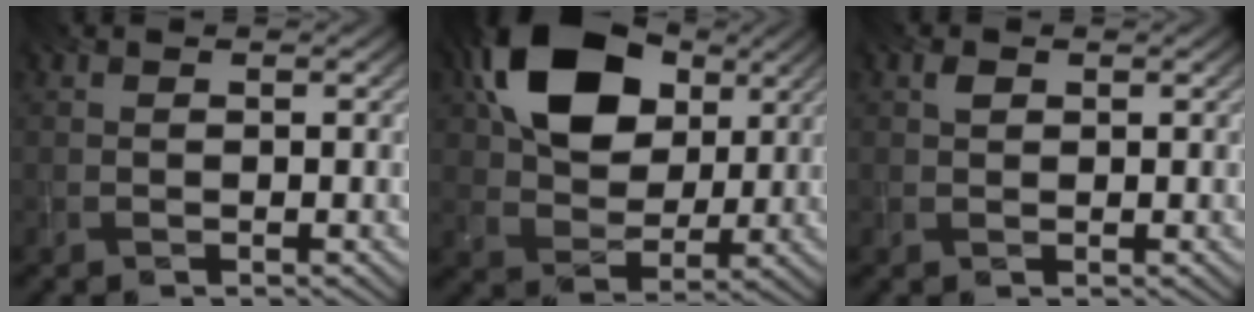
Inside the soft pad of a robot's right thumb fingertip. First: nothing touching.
{"total": 14.9, "force": [5.6, 10.0, 9.5], "torque": [-0.197, 0.019, 0.099]}
{"total": 1.0, "force": [0.5, 0.6, 0.7], "torque": [-0.015, 0.002, 0.009]}